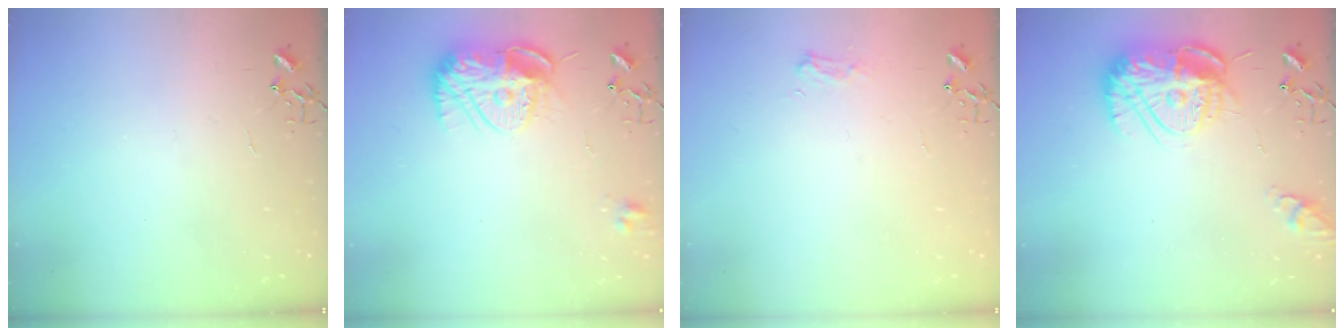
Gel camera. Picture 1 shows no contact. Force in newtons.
{"total": 12.6, "press": 12.6, "slide": 1.1}
{"total": 6.6, "press": 6.6, "slide": 0.5}
{"total": 15.2, "press": 15.1, "slide": 1.2}